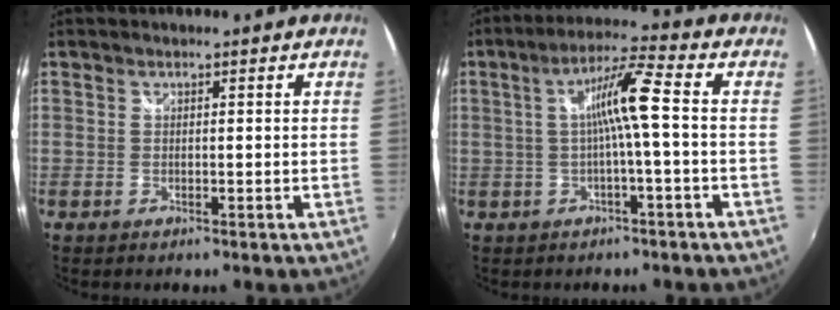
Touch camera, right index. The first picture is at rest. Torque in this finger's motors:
{"motor_torque": [1.14, -0.10, 0.55, 0.15]}